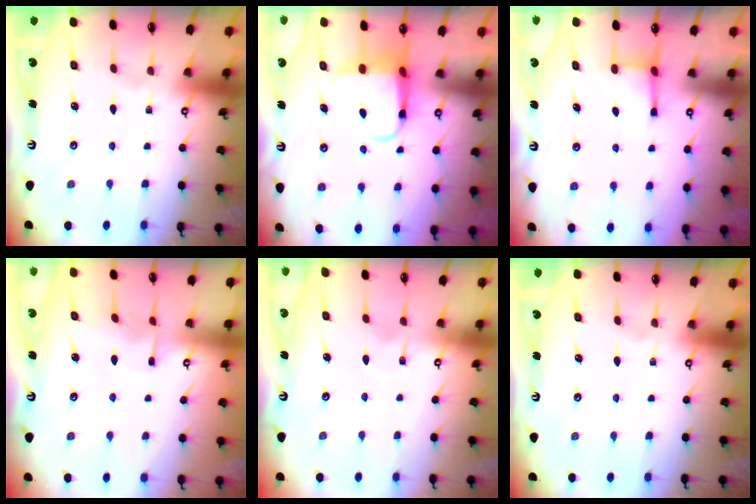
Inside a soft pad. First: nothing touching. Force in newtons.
{"total": 5.2, "press": 5.1, "slide": 0.7}
{"total": 2.9, "press": 2.9, "slide": 0.4}
{"total": 3.4, "press": 3.4, "slide": 0.3}
{"total": 4.1, "press": 4.1, "slide": 0.4}
{"total": 0.0}